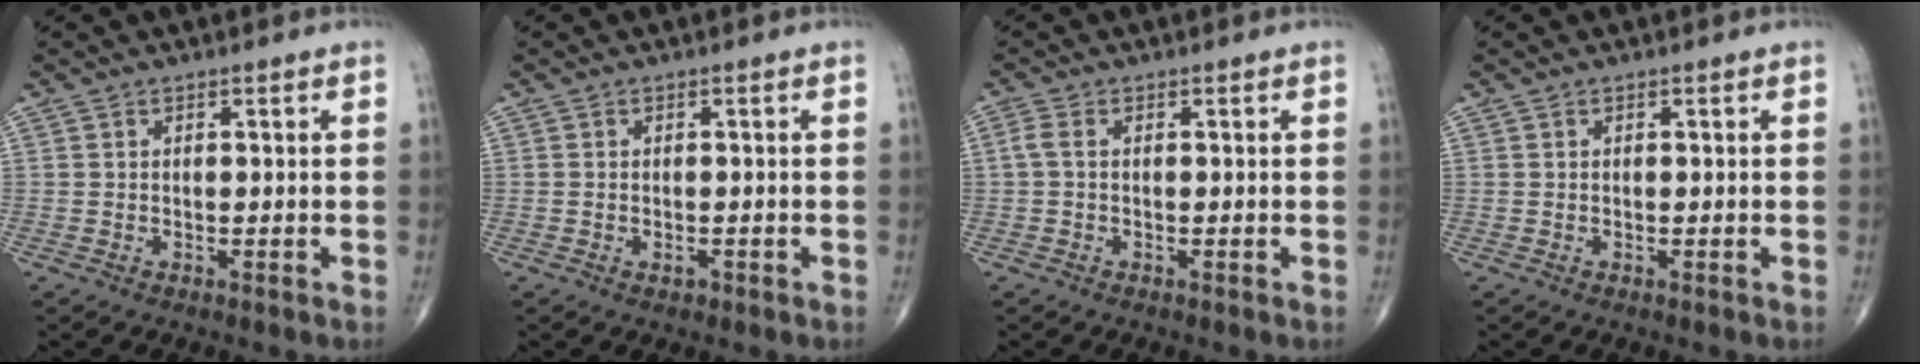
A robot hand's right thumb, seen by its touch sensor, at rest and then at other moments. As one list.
[{"total": 1.0, "force": [-0.5, 0.6, 0.6], "torque": [-0.009, 0.003, -0.007]}, {"total": 1.8, "force": [0.0, 1.0, 1.6], "torque": [-0.040, 0.003, -0.005]}, {"total": 0.0}]